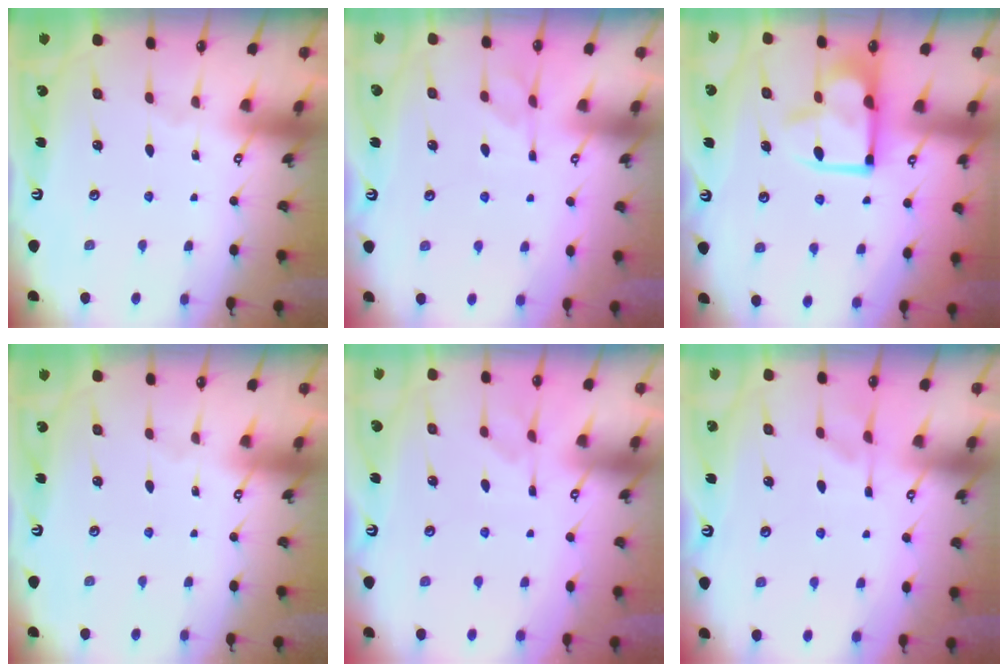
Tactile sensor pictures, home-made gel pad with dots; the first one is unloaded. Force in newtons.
{"total": 2.3, "press": 2.0, "slide": 1.2}
{"total": 12.2, "press": 12.1, "slide": 1.3}
{"total": 0.0}
{"total": 3.9, "press": 3.8, "slide": 1.2}
{"total": 0.9, "press": 0.2, "slide": 0.9}